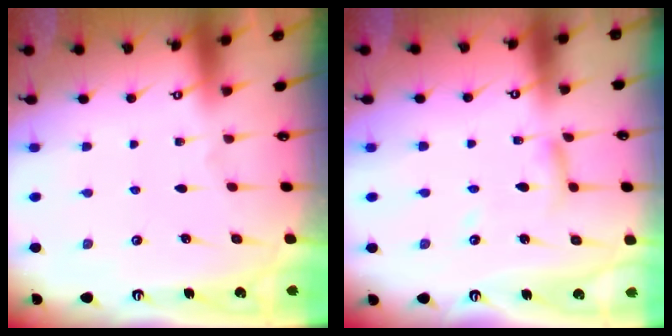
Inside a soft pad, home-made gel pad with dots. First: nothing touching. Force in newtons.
{"total": 6.3, "press": 6.3, "slide": 0.4}